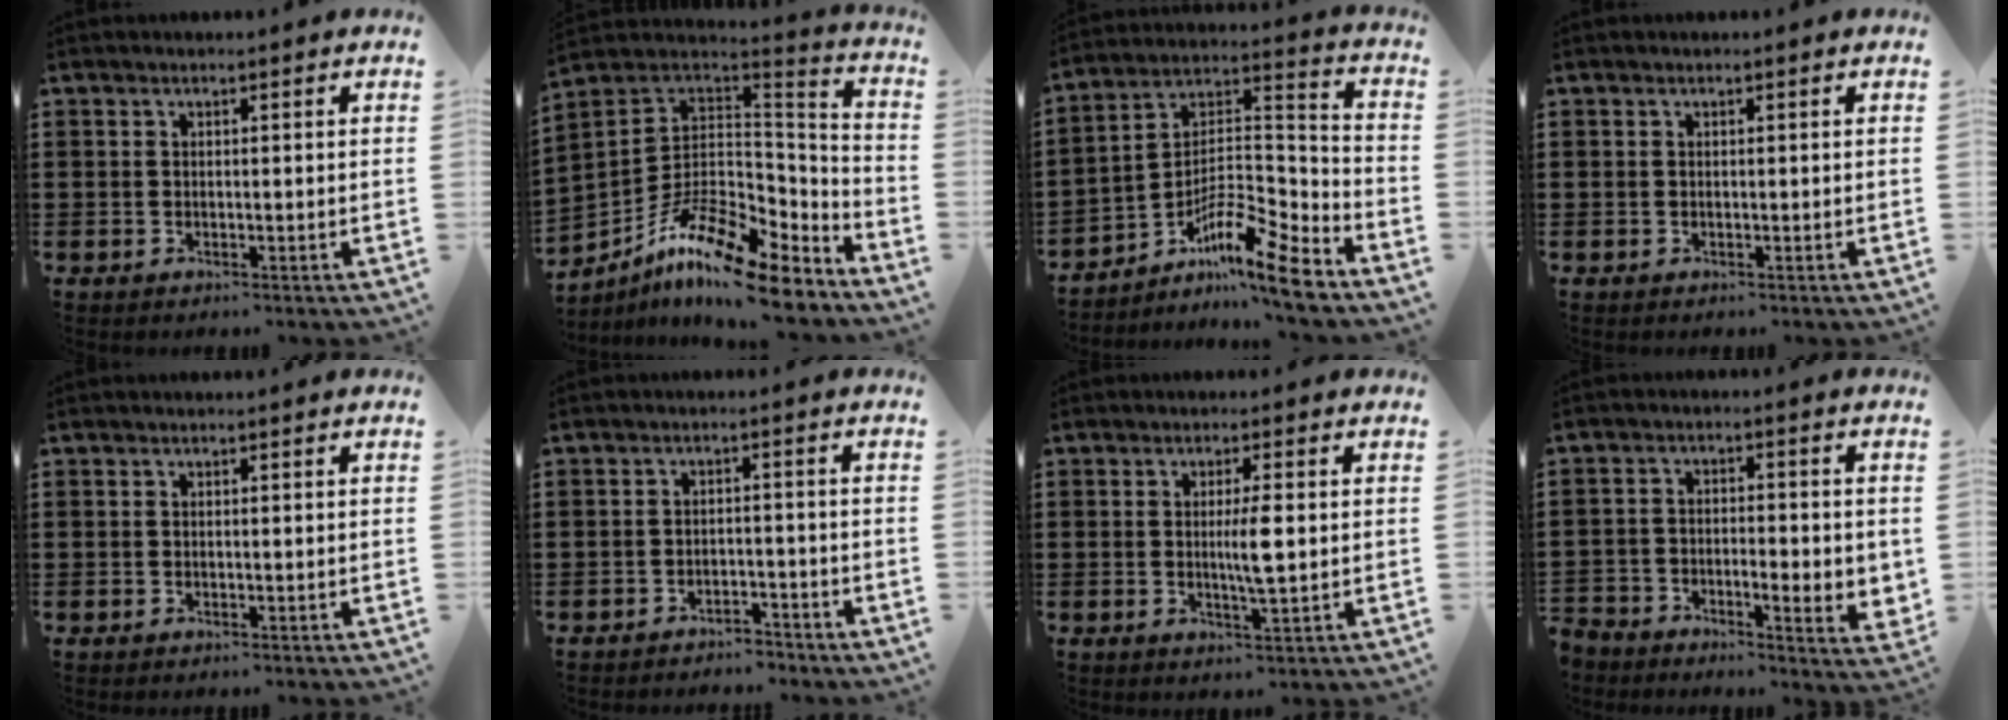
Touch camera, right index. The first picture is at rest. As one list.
[{"total": 15.4, "force": [-10.6, 4.2, 10.4], "torque": [-0.194, 0.027, -0.191]}, {"total": 10.3, "force": [-7.3, 1.9, 7.0], "torque": [-0.120, 0.000, -0.143]}, {"total": 0.0}, {"total": 0.0}, {"total": 2.5, "force": [-2.5, 0.3, 0.0], "torque": [-0.009, -0.001, -0.054]}, {"total": 4.2, "force": [0.0, 0.3, 4.2], "torque": [-0.083, -0.008, -0.004]}, {"total": 4.4, "force": [-2.6, 1.8, 3.0], "torque": [-0.052, 0.004, -0.048]}]